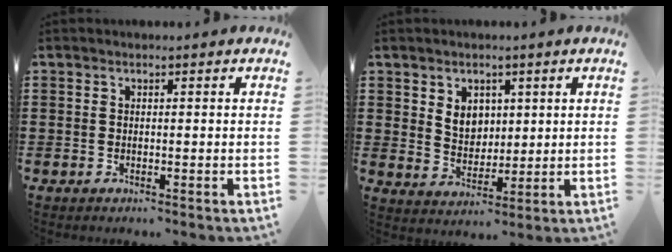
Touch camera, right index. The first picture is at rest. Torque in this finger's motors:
{"motor_torque": [0.13, 0.01, 0.10, 0.10]}